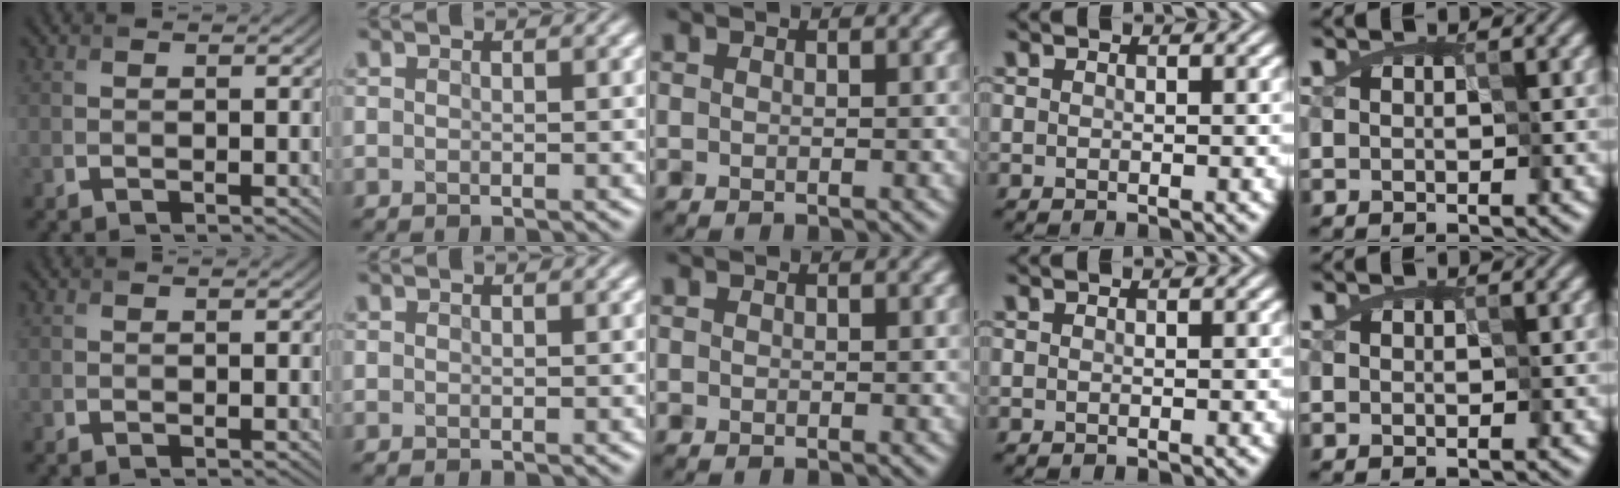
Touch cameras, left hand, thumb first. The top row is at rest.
{"middle": {"total": 0.6, "force": [-0.4, -0.3, -0.3], "torque": [0.000, 0.003, 0.000]}}